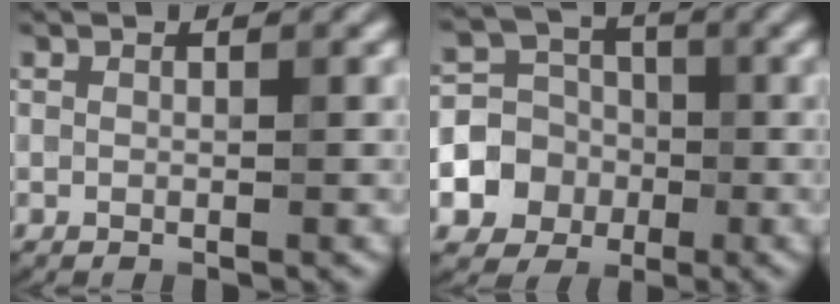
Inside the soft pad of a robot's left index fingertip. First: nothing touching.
{"total": 4.9, "force": [-1.4, 4.4, 1.6], "torque": [-0.028, 0.001, -0.036]}